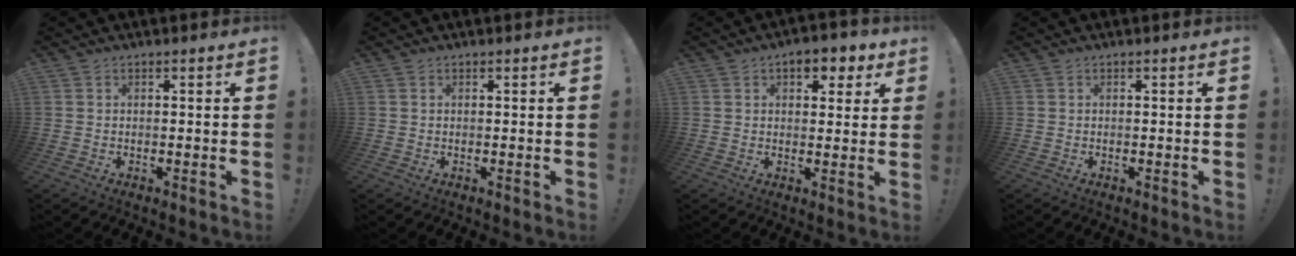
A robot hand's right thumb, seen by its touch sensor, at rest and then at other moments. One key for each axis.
{"total": 0.0}
{"total": 6.1, "fx": 3.1, "fy": 3.8, "fz": 3.7, "tx": -0.037, "ty": -0.008, "tz": 0.049}
{"total": 0.0}